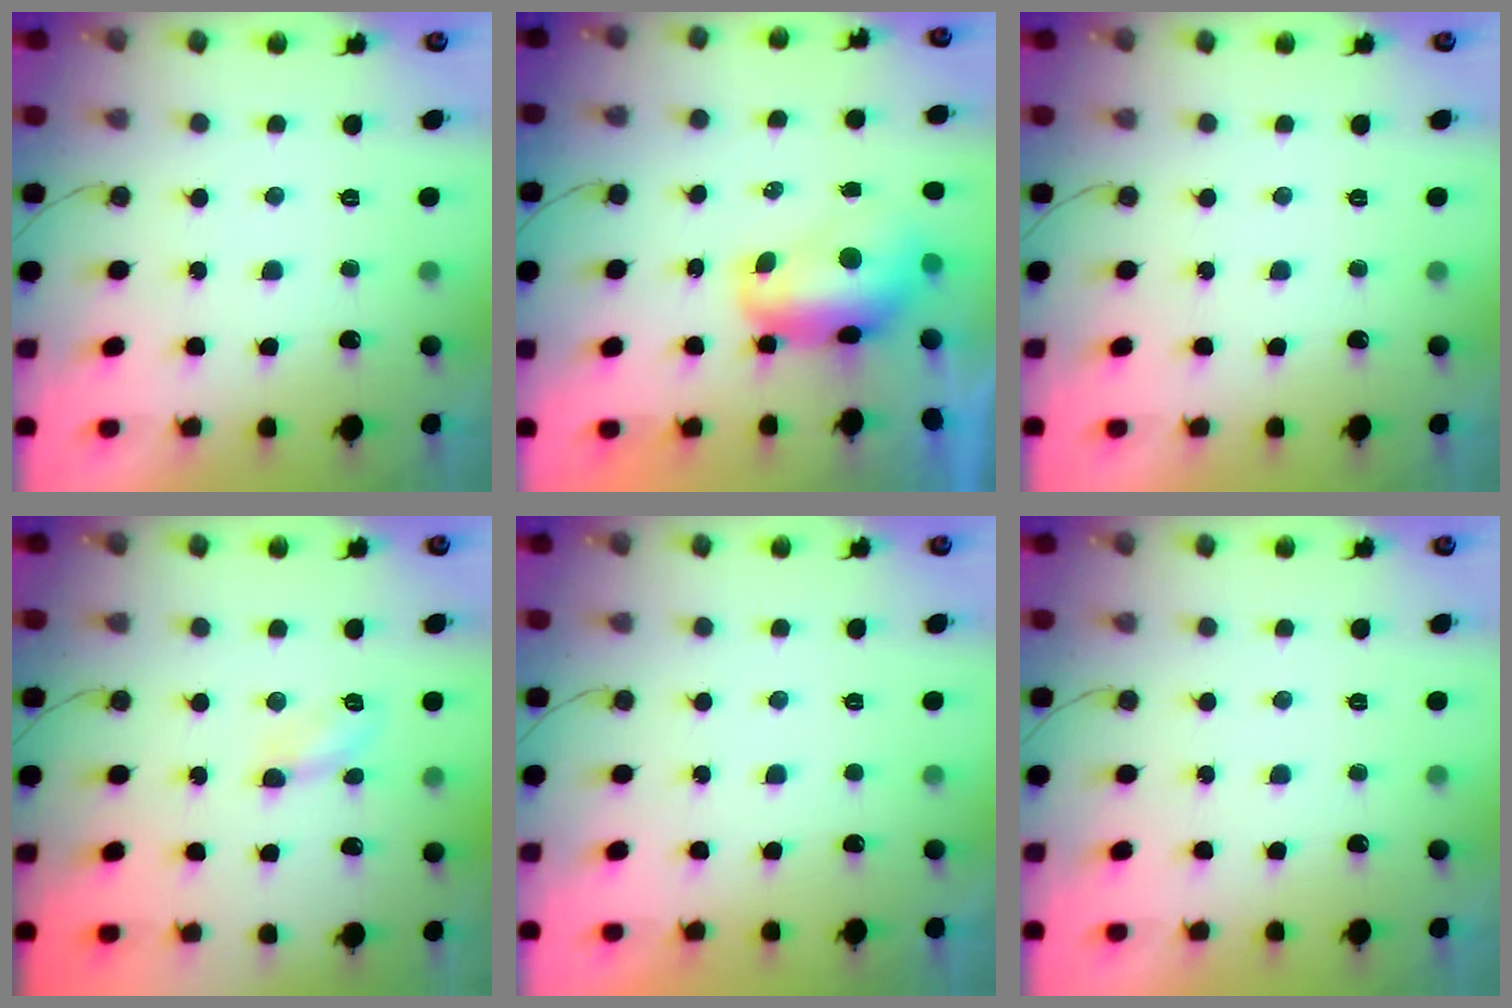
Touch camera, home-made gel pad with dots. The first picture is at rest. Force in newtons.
{"total": 8.4, "press": 8.3, "slide": 0.8}
{"total": 0.0}
{"total": 5.0, "press": 5.0, "slide": 0.5}
{"total": 0.0}
{"total": 0.0}